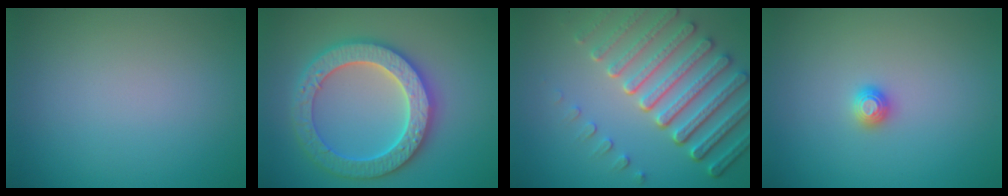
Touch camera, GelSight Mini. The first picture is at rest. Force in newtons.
{"total": 6.3, "press": 6.2, "slide": 1.2}
{"total": 7.8, "press": 5.8, "slide": 5.3}
{"total": 1.2, "press": 1.1, "slide": 0.3}